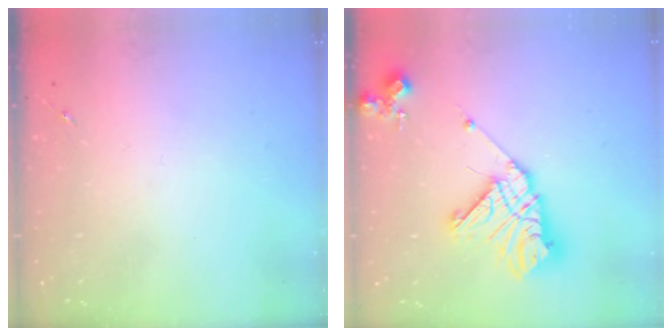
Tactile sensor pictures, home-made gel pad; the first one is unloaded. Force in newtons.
{"total": 17.8, "press": 17.7, "slide": 2.1}